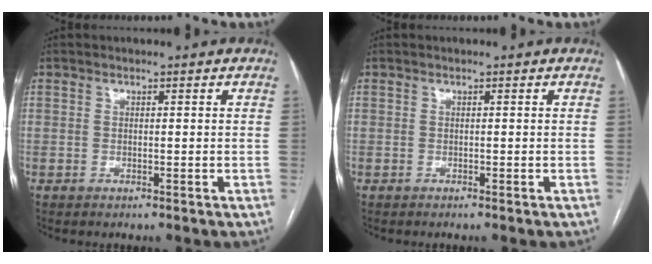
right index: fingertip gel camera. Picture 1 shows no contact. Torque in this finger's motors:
{"motor_torque": [0.01, 0.10, -0.10, -0.01]}